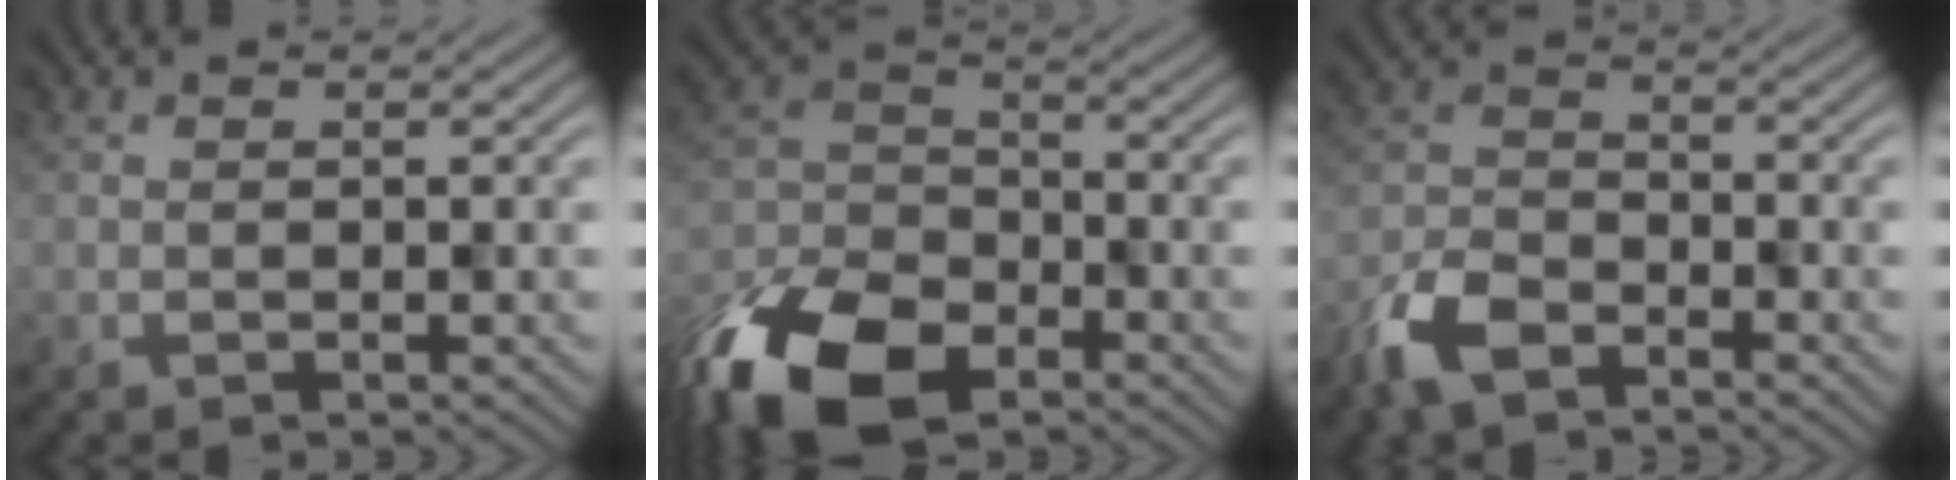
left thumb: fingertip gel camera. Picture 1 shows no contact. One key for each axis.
{"total": 13.1, "fx": -10.4, "fy": 5.7, "fz": 5.7, "tx": -0.144, "ty": -0.021, "tz": -0.180}
{"total": 6.2, "fx": -5.7, "fy": 1.9, "fz": 1.2, "tx": -0.034, "ty": -0.011, "tz": -0.100}